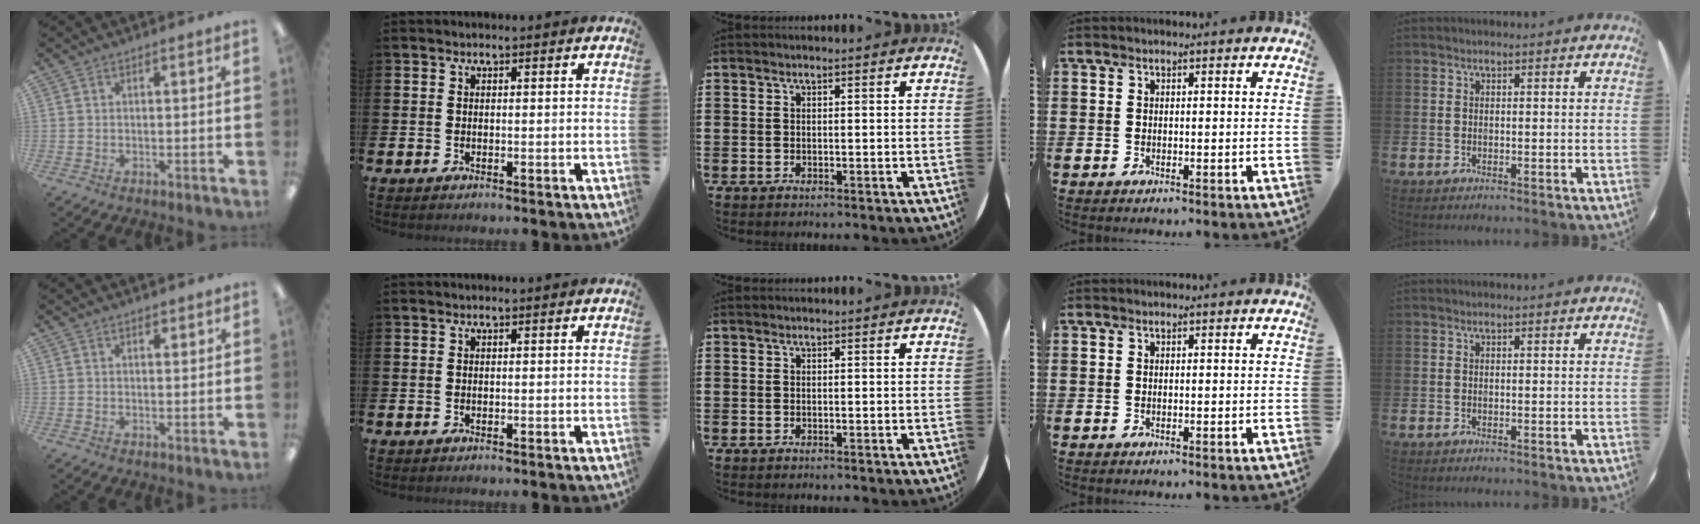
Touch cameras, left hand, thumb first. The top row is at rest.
{"thumb": {"total": 1.4, "force": [1.0, 0.7, 0.5], "torque": [-0.012, 0.001, 0.019]}}